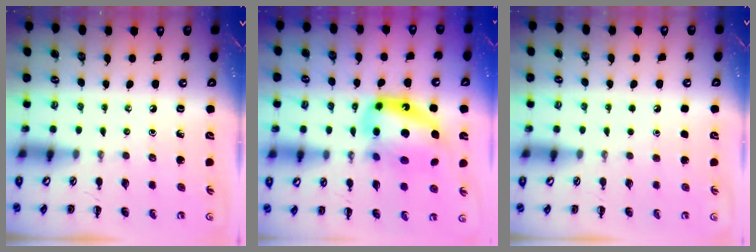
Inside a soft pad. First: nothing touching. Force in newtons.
{"total": 16.1, "press": 15.6, "slide": 4.2}
{"total": 1.8, "press": 1.8, "slide": 0.1}